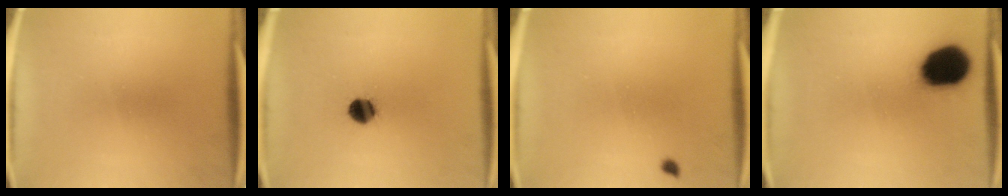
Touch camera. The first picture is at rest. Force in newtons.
{"total": 5.3}
{"total": 0.7}
{"total": 15.2}